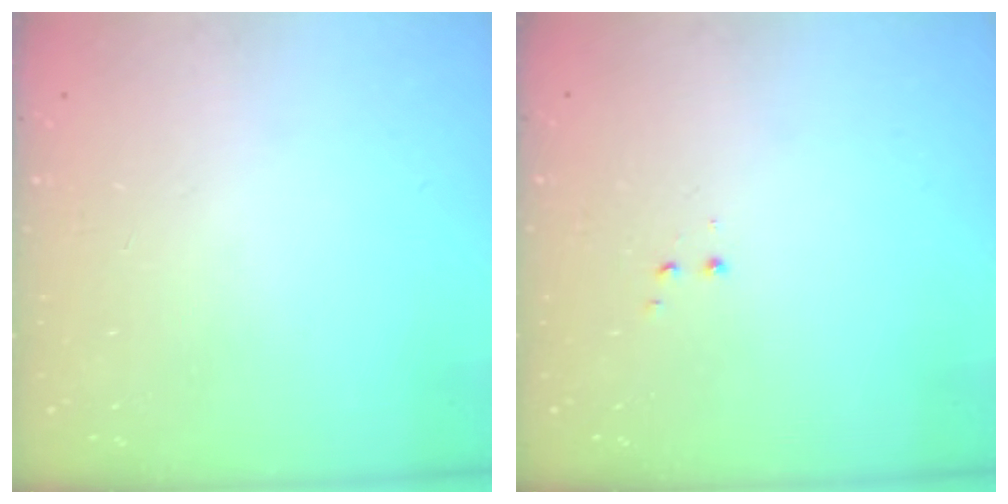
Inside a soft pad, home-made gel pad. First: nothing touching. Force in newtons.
{"total": 1.2, "press": 1.1, "slide": 0.5}